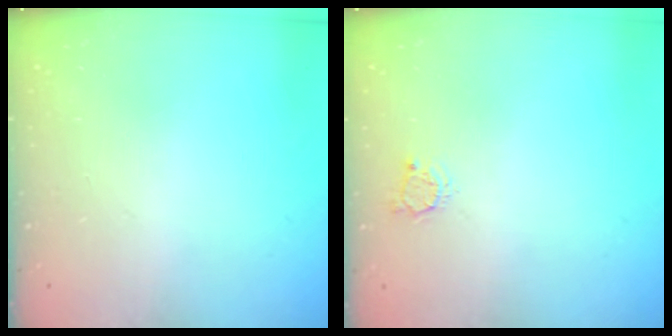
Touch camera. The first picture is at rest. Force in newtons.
{"total": 3.0, "press": 3.0, "slide": 0.4}